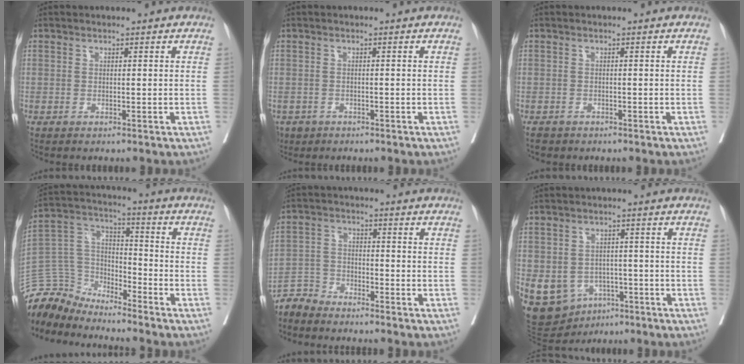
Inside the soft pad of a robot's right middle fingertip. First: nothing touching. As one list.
[{"total": 3.3, "force": [-2.1, 2.4, 0.7], "torque": [-0.011, 0.000, -0.031]}, {"total": 1.7, "force": [-1.3, 1.1, 0.3], "torque": [-0.007, 0.000, -0.020]}, {"total": 9.8, "force": [-9.6, 1.5, -0.8], "torque": [0.014, 0.048, -0.194]}, {"total": 4.3, "force": [-4.2, 1.0, -0.4], "torque": [0.011, -0.002, -0.085]}, {"total": 15.2, "force": [-5.8, 12.6, 6.3], "torque": [-0.163, 0.011, -0.070]}]